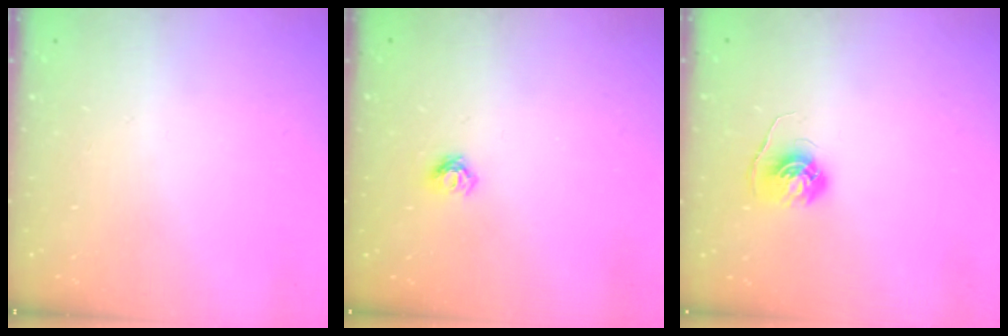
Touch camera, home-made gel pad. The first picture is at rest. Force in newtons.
{"total": 4.9, "press": 4.8, "slide": 0.6}
{"total": 5.6, "press": 5.5, "slide": 0.4}